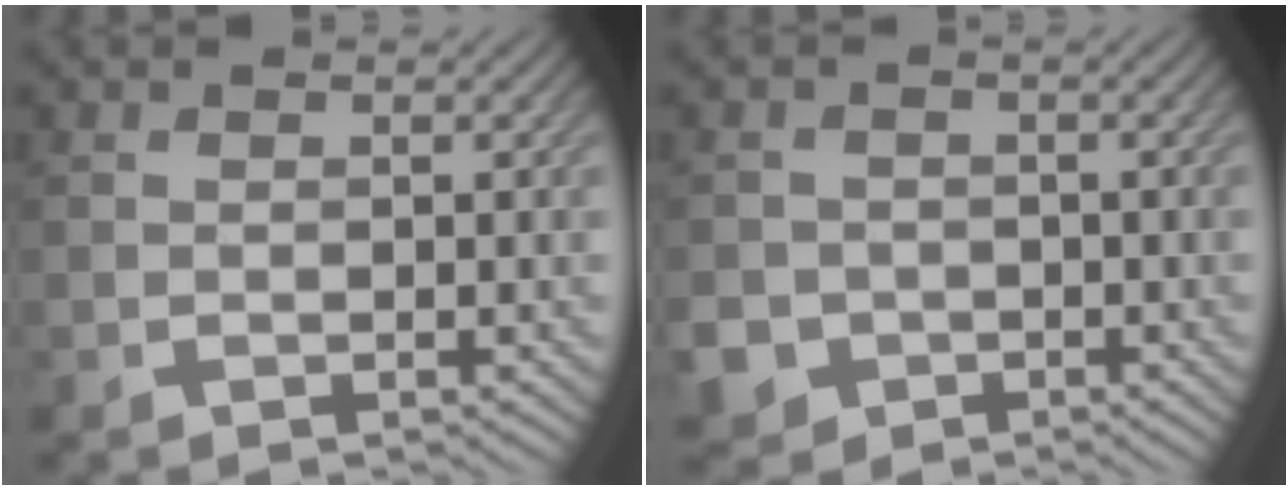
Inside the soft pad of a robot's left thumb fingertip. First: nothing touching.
{"total": 5.1, "force": [-2.3, 4.4, 1.2], "torque": [-0.032, -0.018, -0.050]}